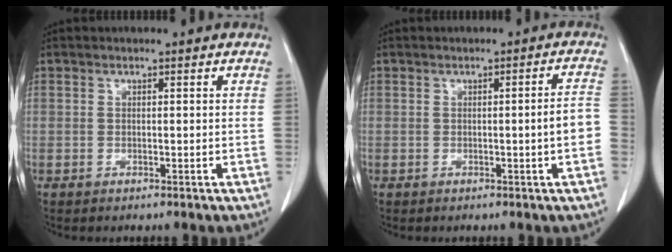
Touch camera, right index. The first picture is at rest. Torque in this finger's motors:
{"motor_torque": [0.45, -0.30, 0.09, 0.04]}